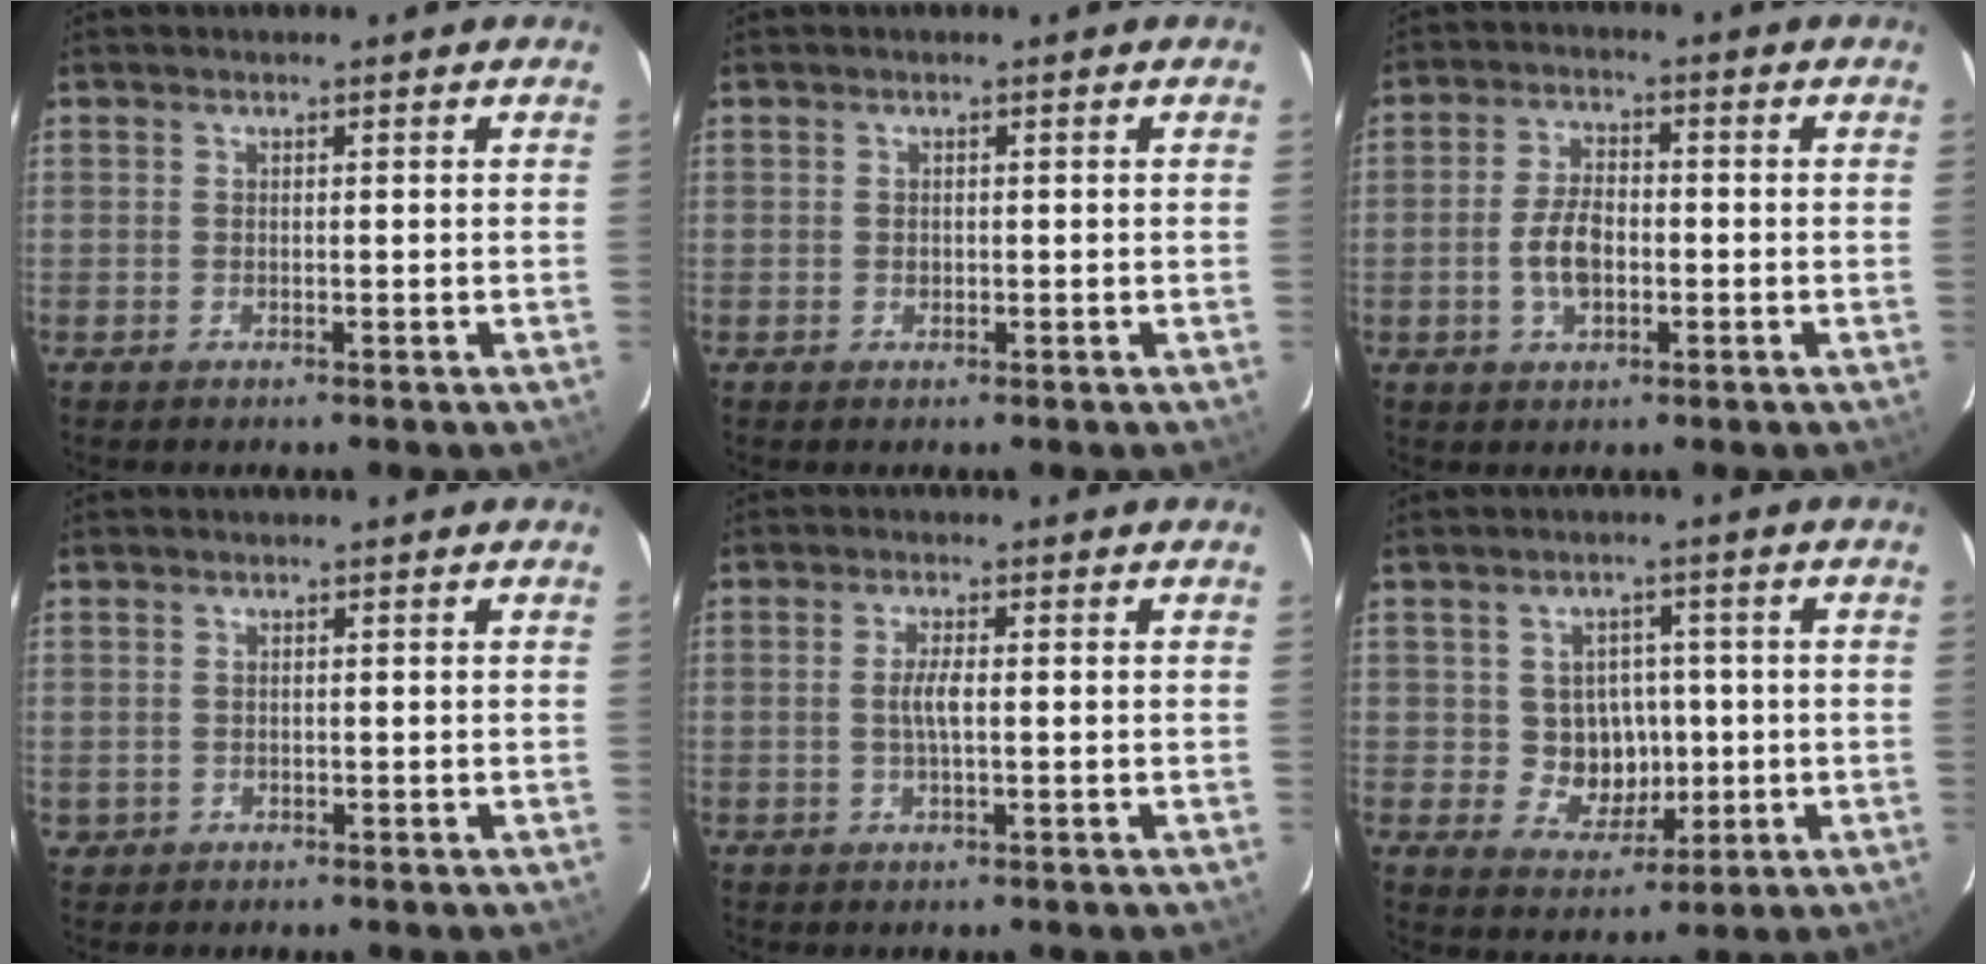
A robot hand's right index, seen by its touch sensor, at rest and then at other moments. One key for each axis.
{"total": 0.7, "fx": 0.0, "fy": 0.7, "fz": 0.1, "tx": 0.001, "ty": -0.001, "tz": 0.001}
{"total": 6.3, "fx": -1.5, "fy": 3.6, "fz": 5.0, "tx": -0.103, "ty": 0.005, "tz": -0.023}
{"total": 1.3, "fx": -0.1, "fy": 1.3, "fz": 0.1, "tx": 0.001, "ty": 0.001, "tz": 0.002}
{"total": 2.7, "fx": -0.2, "fy": 0.3, "fz": 2.7, "tx": -0.054, "ty": 0.000, "tz": -0.003}
{"total": 7.2, "fx": -0.1, "fy": 6.8, "fz": 2.6, "tx": -0.054, "ty": 0.009, "tz": 0.015}